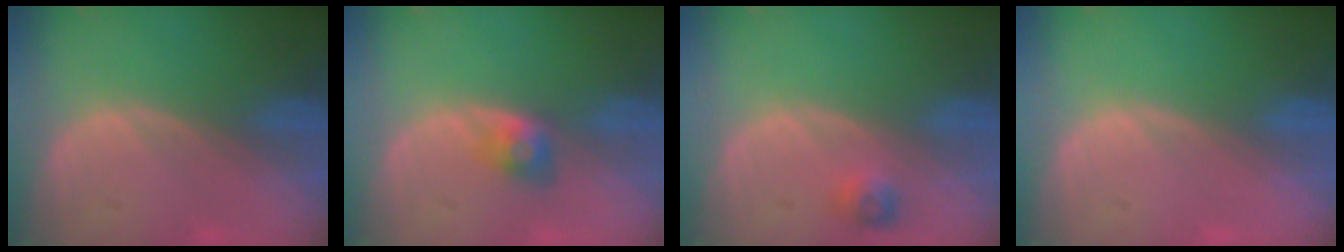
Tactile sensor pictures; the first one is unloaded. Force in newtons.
{"total": 2.8, "press": 2.6, "slide": 1.2}
{"total": 2.4, "press": 2.2, "slide": 0.9}
{"total": 0.0}